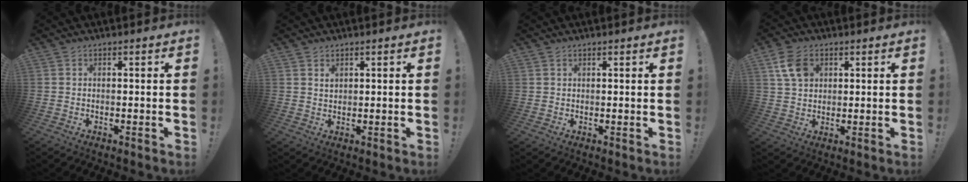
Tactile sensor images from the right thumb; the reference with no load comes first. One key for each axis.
{"total": 1.8, "fx": 1.2, "fy": 1.0, "fz": 0.7, "tx": -0.001, "ty": -0.007, "tz": 0.020}
{"total": 3.3, "fx": 1.7, "fy": 2.8, "fz": 0.3, "tx": 0.001, "ty": -0.008, "tz": 0.031}
{"total": 8.3, "fx": 3.3, "fy": 6.1, "fz": 4.6, "tx": -0.087, "ty": -0.003, "tz": 0.066}